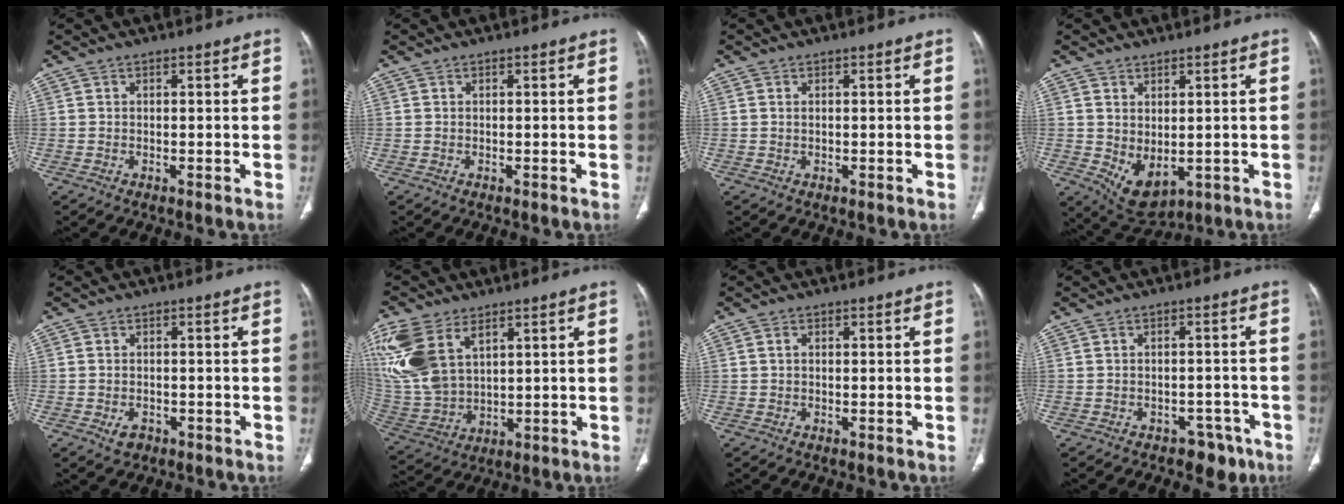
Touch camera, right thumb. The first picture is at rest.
{"total": 0.0}
{"total": 0.6, "force": [0.3, 0.3, 0.5], "torque": [-0.012, 0.003, 0.005]}
{"total": 6.9, "force": [-0.6, 4.2, 5.4], "torque": [-0.078, -0.008, 0.018]}
{"total": 2.6, "force": [-1.2, 1.9, 1.3], "torque": [-0.017, 0.006, -0.013]}
{"total": 17.9, "force": [8.1, 10.6, 11.9], "torque": [-0.279, -0.018, 0.174]}
{"total": 0.8, "force": [0.0, 0.6, 0.5], "torque": [-0.008, 0.002, -0.001]}
{"total": 5.1, "force": [-3.4, 3.4, 1.7], "torque": [-0.003, 0.028, -0.041]}